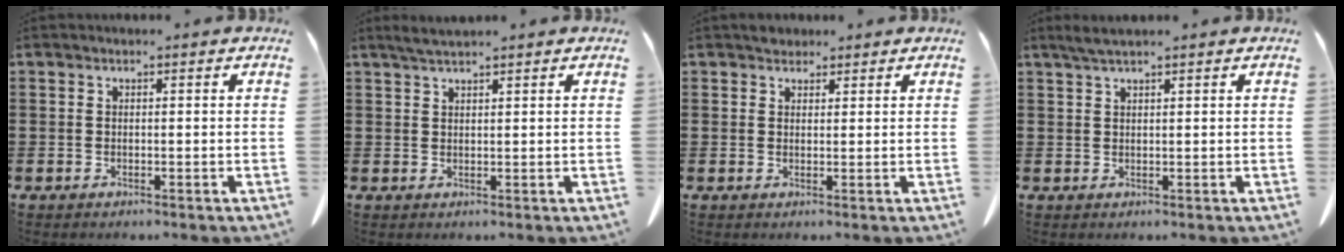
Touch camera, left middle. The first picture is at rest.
{"total": 1.9, "force": [1.6, 0.0, 0.9], "torque": [-0.021, 0.000, 0.032]}
{"total": 1.9, "force": [1.7, 0.9, 0.2], "torque": [-0.001, -0.001, 0.033]}
{"total": 1.9, "force": [1.4, 0.0, 1.2], "torque": [-0.026, -0.001, 0.027]}